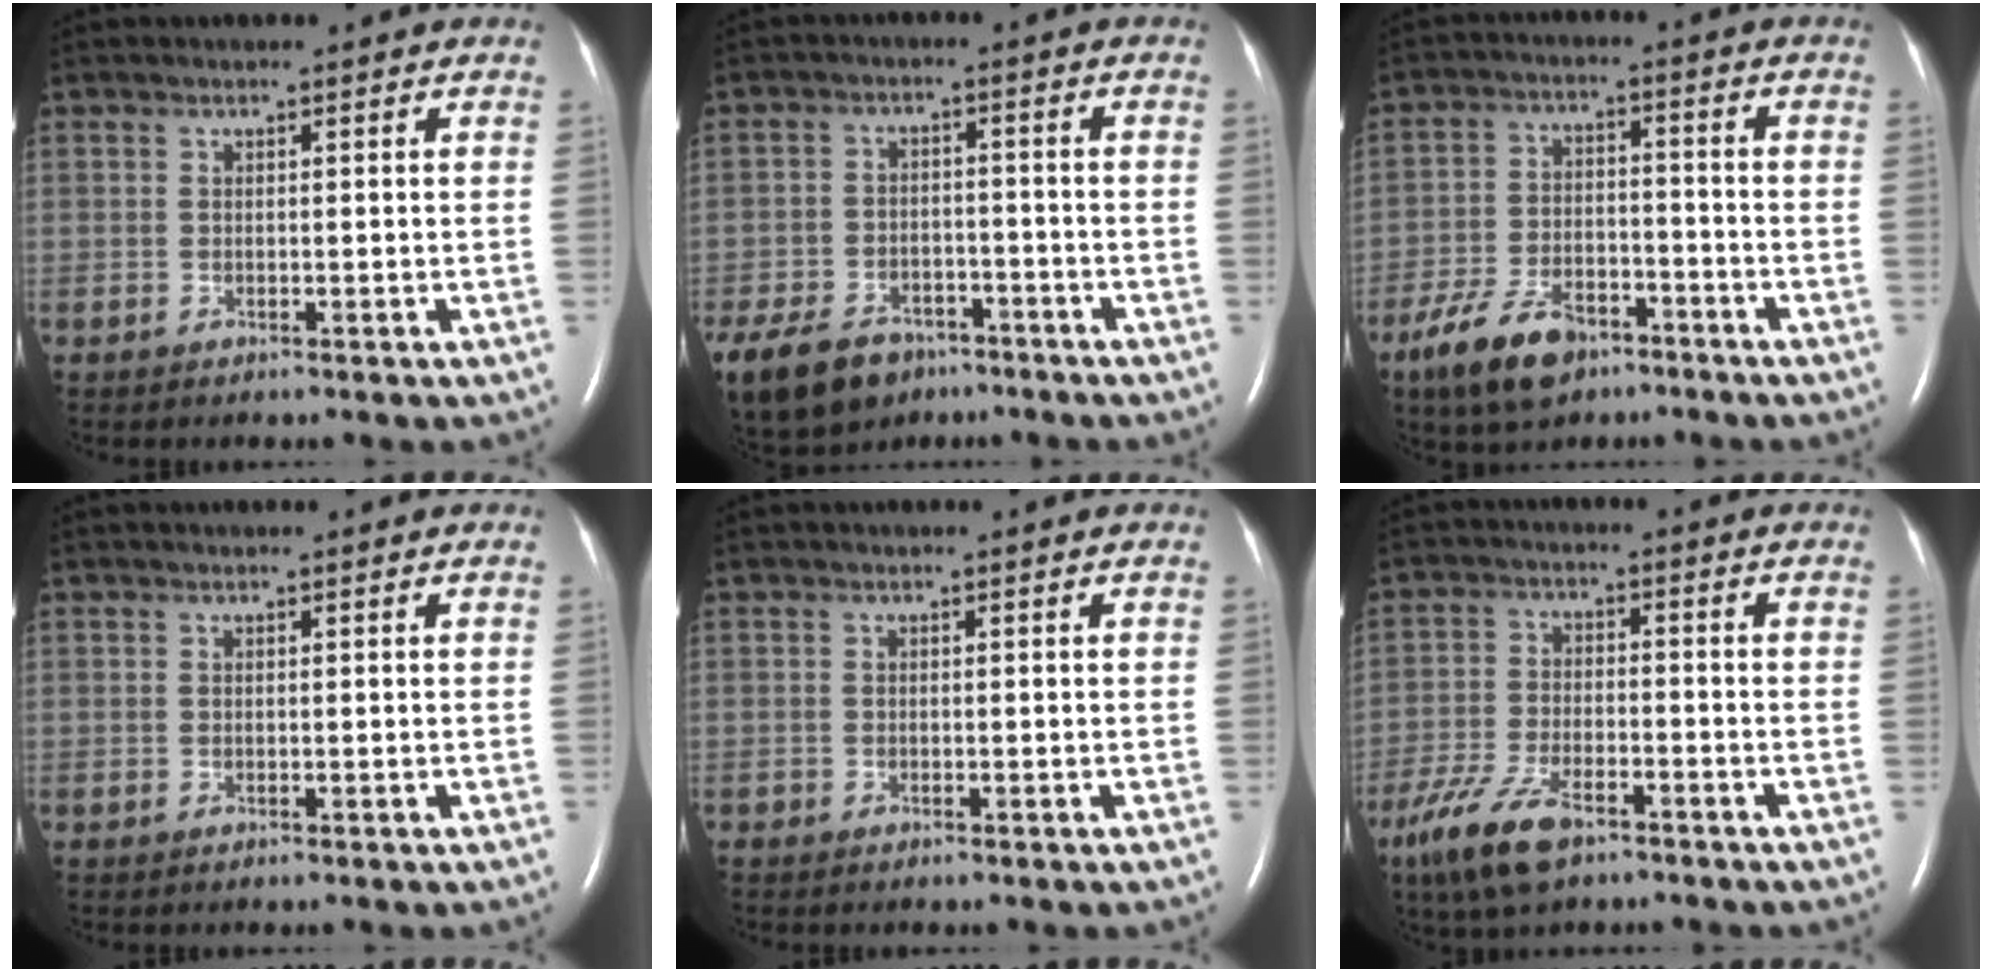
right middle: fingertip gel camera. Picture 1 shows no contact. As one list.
[{"total": 16.5, "force": [-10.8, 10.1, 7.4], "torque": [-0.208, -0.021, -0.164]}, {"total": 9.8, "force": [-6.6, 4.5, 5.7], "torque": [-0.119, -0.007, -0.117]}, {"total": 0.0}, {"total": 0.0}, {"total": 9.1, "force": [-6.1, 3.0, 6.0], "torque": [-0.134, -0.015, -0.112]}]